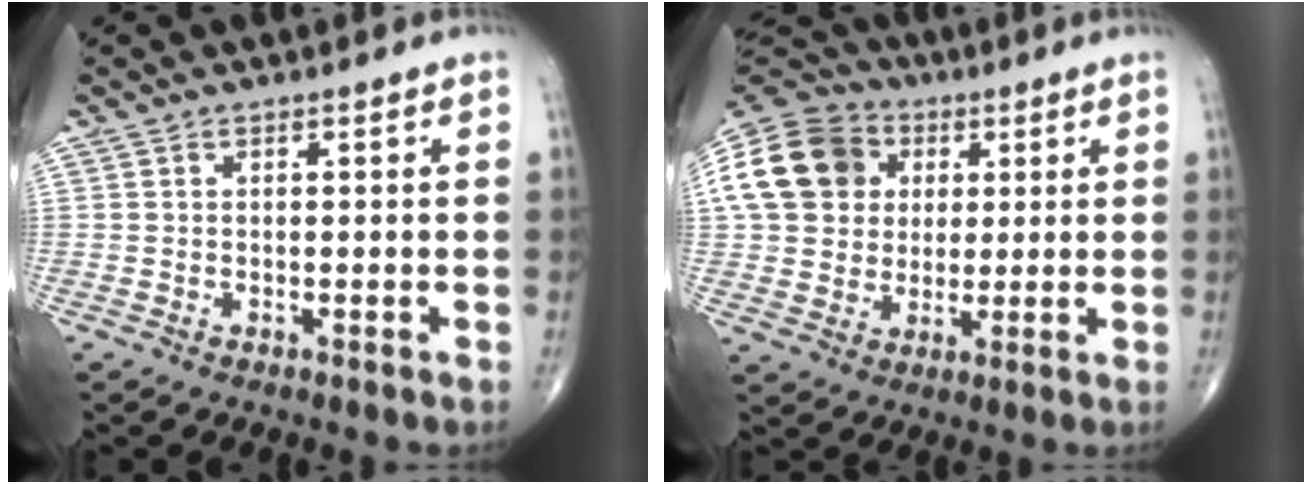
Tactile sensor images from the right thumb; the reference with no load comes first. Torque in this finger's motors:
{"motor_torque": [1.04, 3.15, 0.65, -0.21, 0.15]}